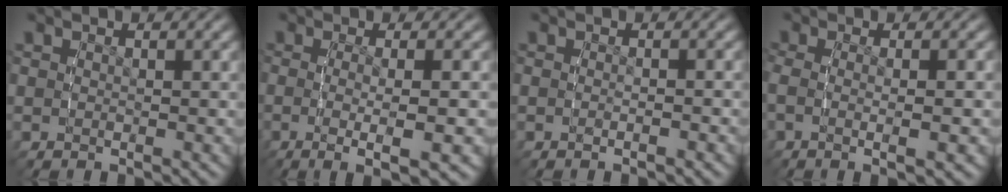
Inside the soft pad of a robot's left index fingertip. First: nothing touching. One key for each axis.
{"total": 5.5, "fx": -2.4, "fy": 1.0, "fz": 4.8, "tx": -0.084, "ty": -0.021, "tz": -0.026}
{"total": 0.9, "fx": -0.7, "fy": -0.3, "fz": 0.4, "tx": -0.006, "ty": 0.003, "tz": -0.014}
{"total": 2.9, "fx": -0.7, "fy": 0.5, "fz": 2.7, "tx": -0.063, "ty": -0.009, "tz": -0.005}